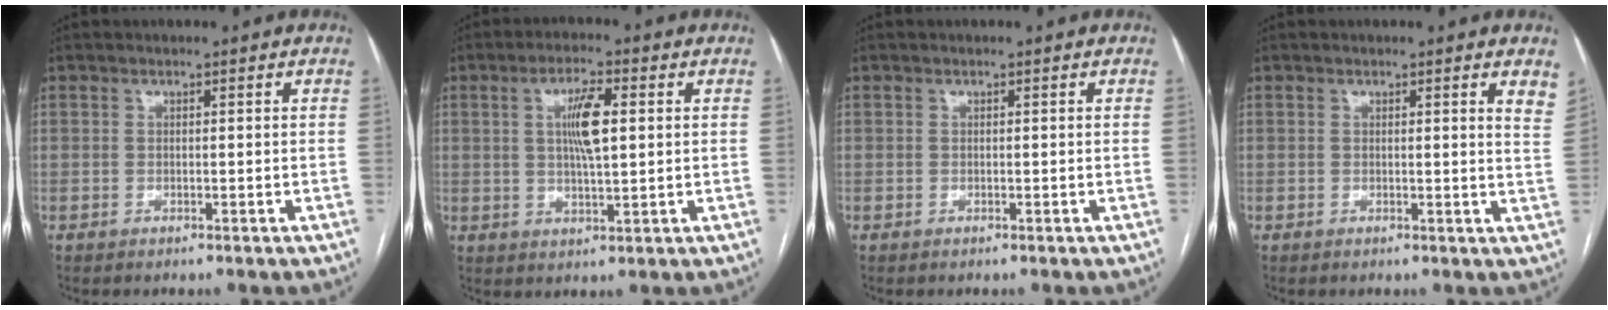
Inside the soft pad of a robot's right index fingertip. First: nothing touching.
{"total": 6.6, "force": [1.4, 1.2, 6.3], "torque": [-0.118, 0.006, 0.026]}
{"total": 0.0}
{"total": 3.7, "force": [2.5, 0.2, 2.6], "torque": [-0.030, -0.010, 0.012]}